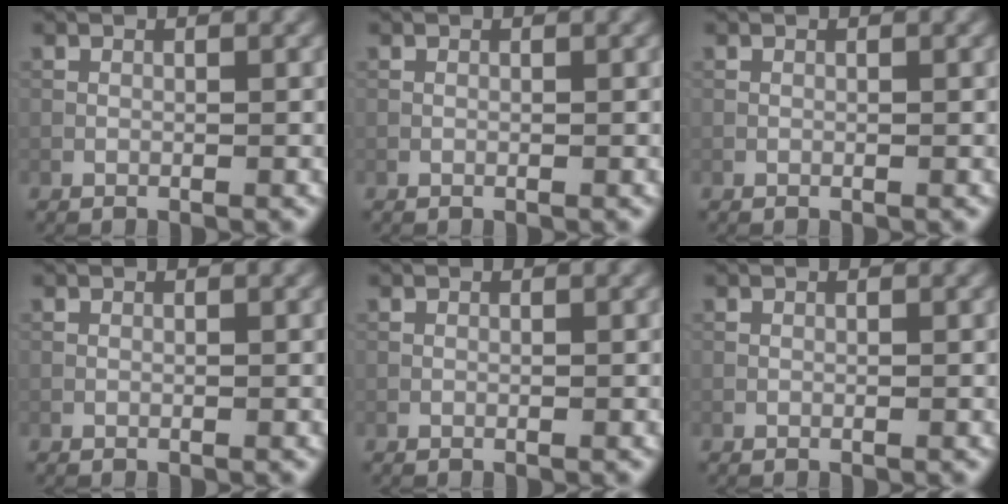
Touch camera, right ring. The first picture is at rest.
{"total": 0.0}
{"total": 0.0}
{"total": 0.0}
{"total": 0.0}
{"total": 0.0}